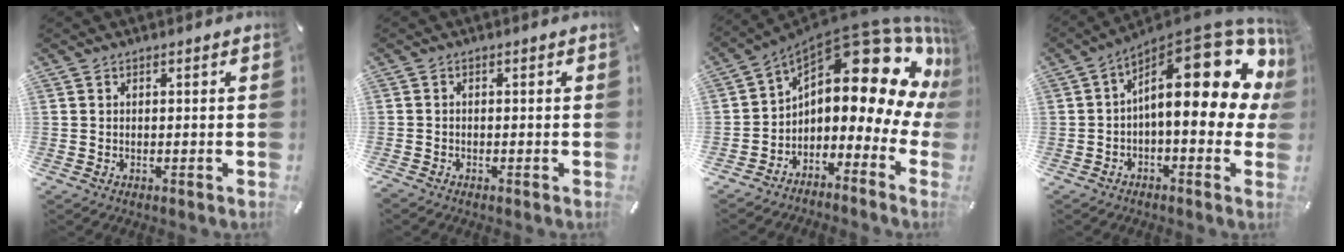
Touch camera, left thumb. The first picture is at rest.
{"total": 0.7, "force": [-0.6, 0.2, 0.3], "torque": [-0.006, -0.001, -0.013]}
{"total": 18.4, "force": [9.0, 8.4, 13.6], "torque": [-0.182, -0.081, 0.144]}
{"total": 21.4, "force": [6.7, 9.0, 18.2], "torque": [-0.267, -0.063, 0.114]}